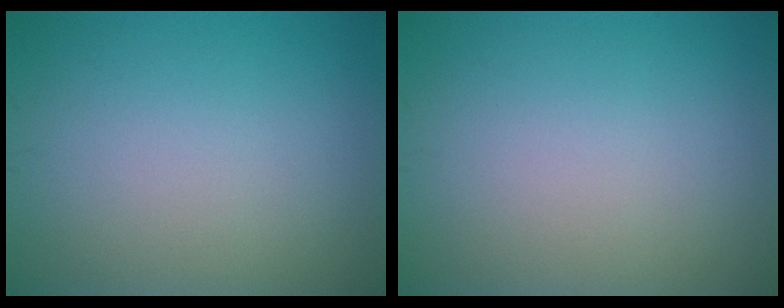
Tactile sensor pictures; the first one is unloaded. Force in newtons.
{"total": 0.0}